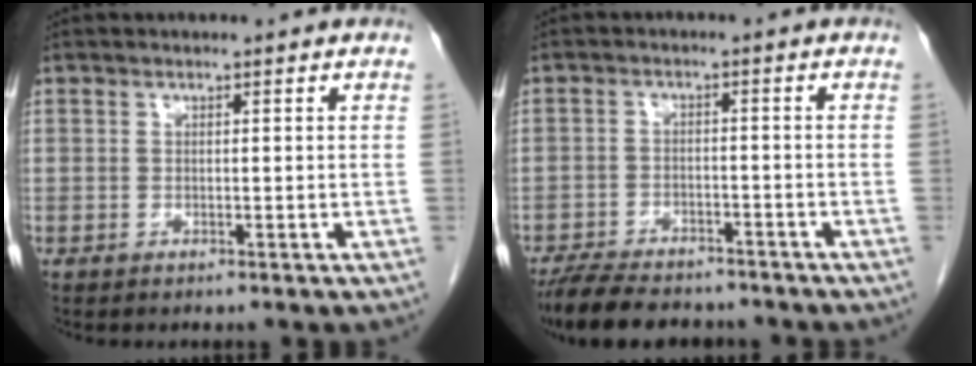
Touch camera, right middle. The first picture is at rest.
{"total": 11.6, "force": [-9.9, 3.5, 4.8], "torque": [-0.085, -0.006, -0.150]}